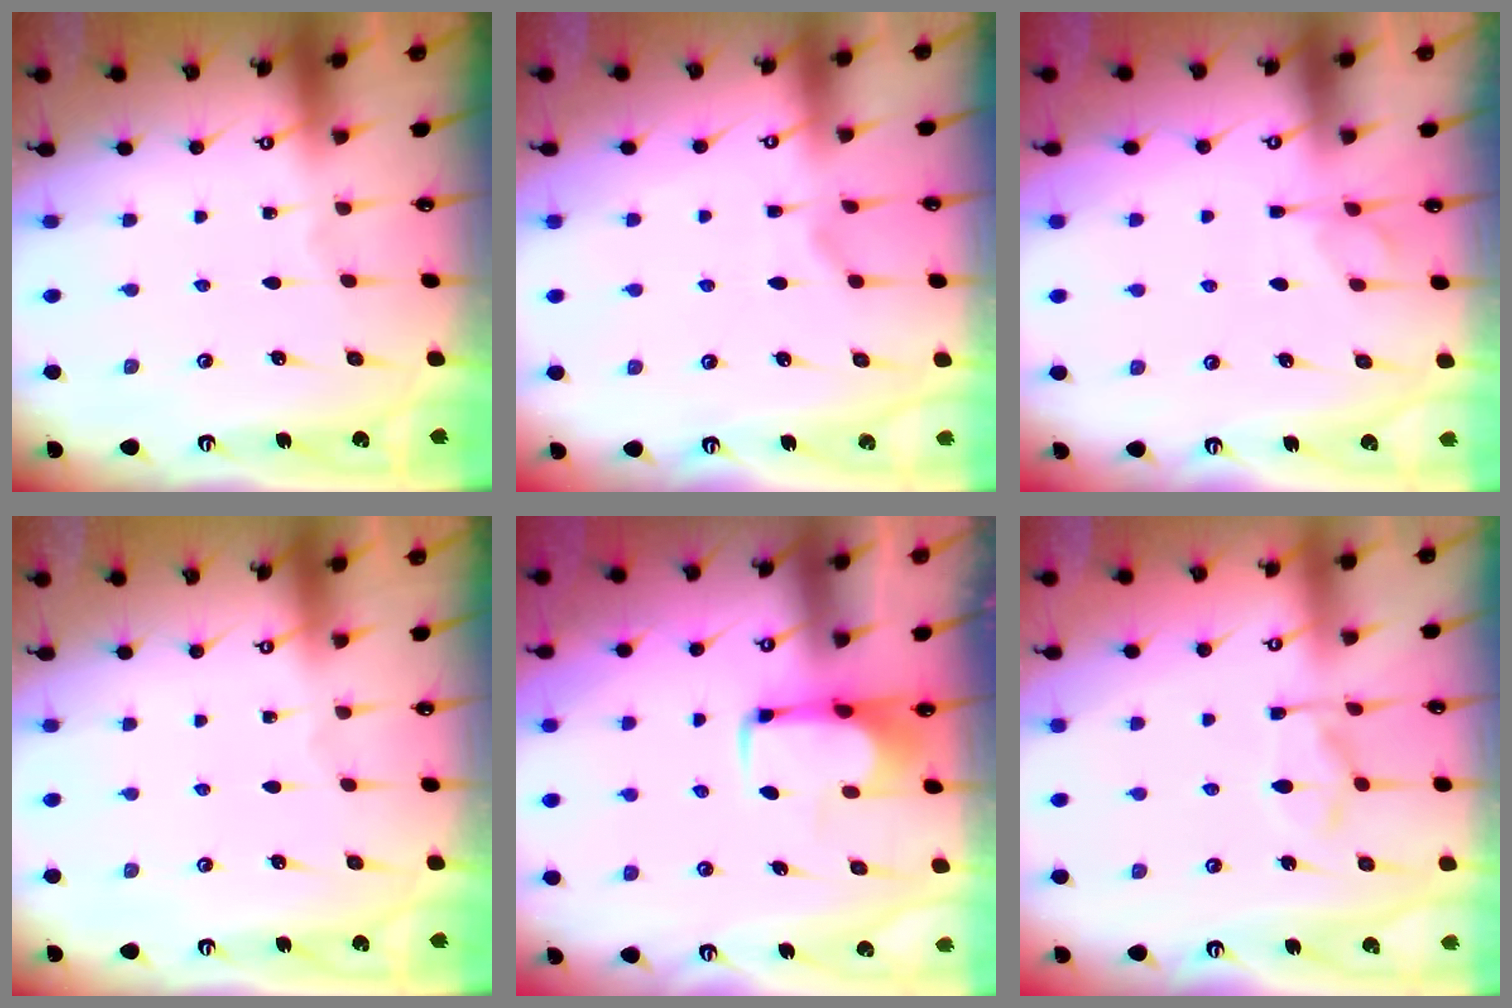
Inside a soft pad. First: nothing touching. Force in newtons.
{"total": 1.6, "press": 1.3, "slide": 0.9}
{"total": 1.3, "press": 0.7, "slide": 1.2}
{"total": 0.0}
{"total": 1.8, "press": 1.7, "slide": 0.5}
{"total": 3.2, "press": 3.0, "slide": 1.1}